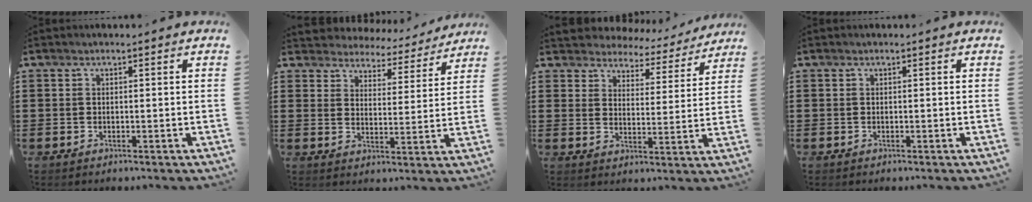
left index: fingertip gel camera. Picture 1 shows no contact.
{"total": 4.1, "force": [4.1, 0.3, -0.3], "torque": [-0.020, -0.033, 0.068]}
{"total": 3.9, "force": [3.9, 0.5, -0.3], "torque": [-0.020, -0.029, 0.063]}
{"total": 0.0}